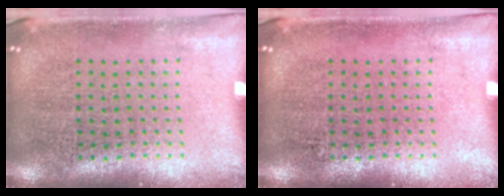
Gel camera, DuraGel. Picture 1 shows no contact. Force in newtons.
{"total": 0.0}